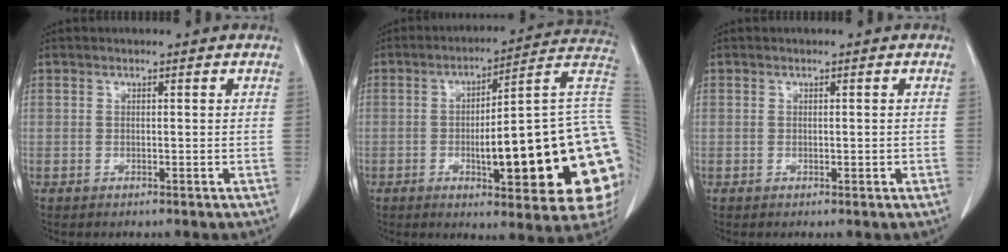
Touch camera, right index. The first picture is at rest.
{"total": 26.9, "force": [-3.6, 4.0, 26.3], "torque": [-0.250, 0.019, -0.047]}
{"total": 0.9, "force": [-0.1, 0.6, 0.7], "torque": [-0.012, 0.002, 0.002]}